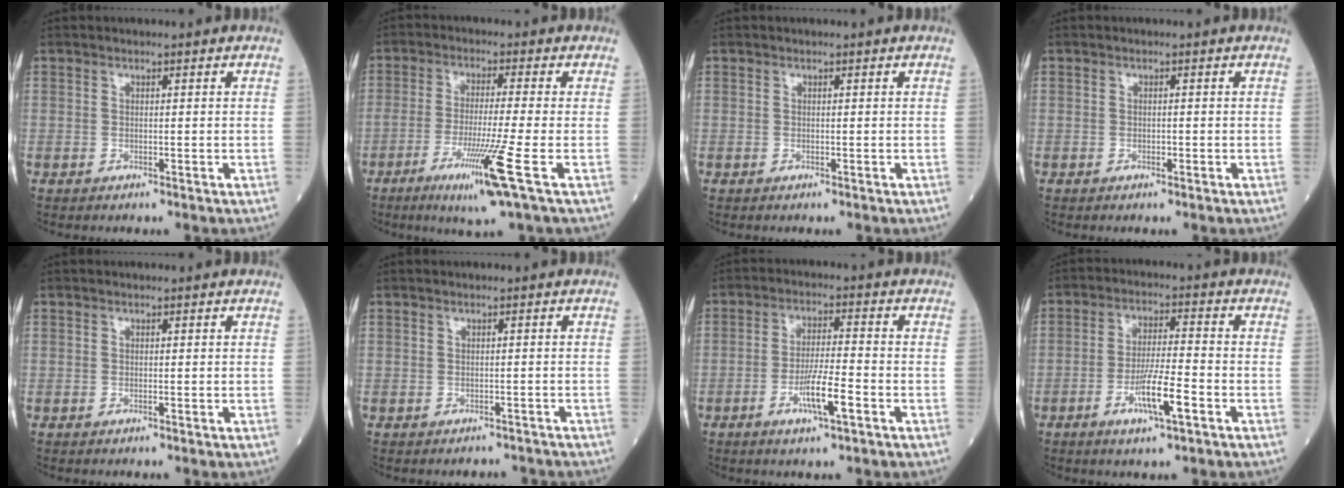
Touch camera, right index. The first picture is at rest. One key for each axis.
{"total": 9.6, "fx": -4.2, "fy": -1.6, "fz": 8.4, "tx": -0.154, "ty": -0.034, "tz": -0.080}
{"total": 0.0}
{"total": 0.7, "fx": -0.3, "fy": 0.3, "fz": 0.5, "tx": -0.012, "ty": -0.002, "tz": -0.005}
{"total": 0.0}
{"total": 2.7, "fx": -2.5, "fy": 0.9, "fz": 0.1, "tx": 0.003, "ty": -0.001, "tz": -0.031}
{"total": 6.9, "fx": -3.0, "fy": 0.6, "fz": 6.2, "tx": -0.118, "ty": -0.007, "tz": -0.054}
{"total": 7.5, "fx": -3.2, "fy": 0.6, "fz": 6.7, "tx": -0.127, "ty": -0.007, "tz": -0.058}